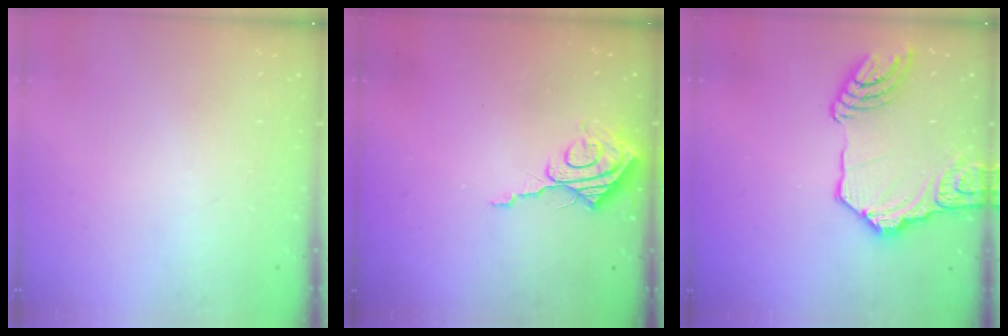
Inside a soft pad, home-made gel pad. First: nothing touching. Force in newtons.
{"total": 9.1, "press": 9.1, "slide": 0.7}
{"total": 18.3, "press": 18.2, "slide": 2.1}